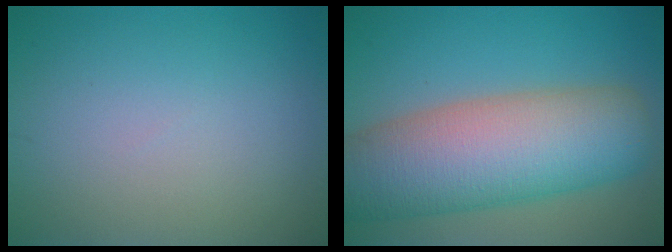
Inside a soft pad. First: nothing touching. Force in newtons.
{"total": 12.0, "press": 12.0, "slide": 0.6}